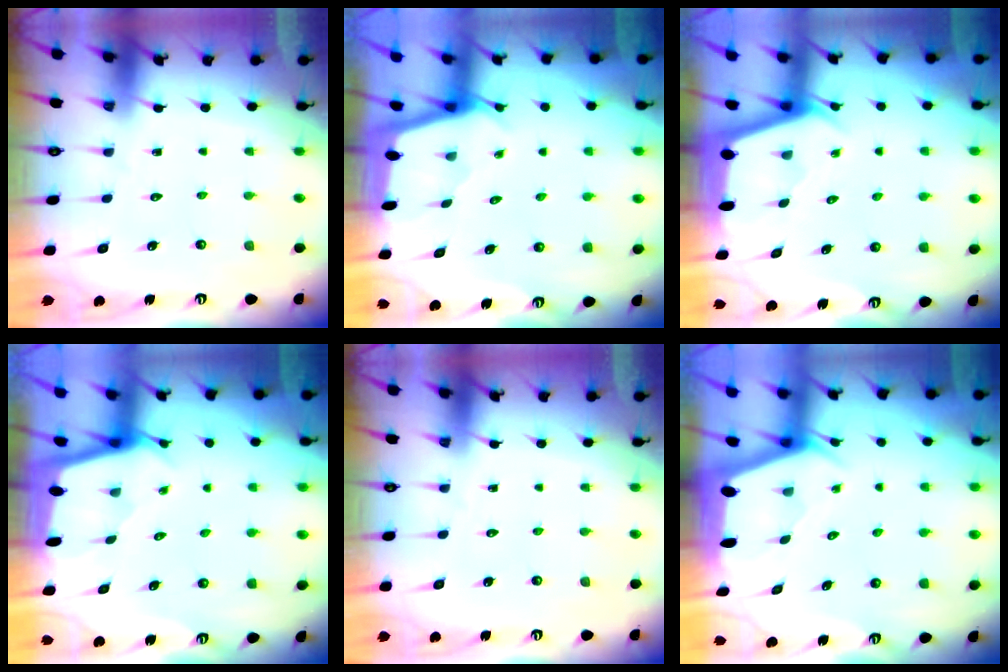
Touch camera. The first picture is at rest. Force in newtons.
{"total": 1.8, "press": 1.7, "slide": 0.1}
{"total": 2.2, "press": 2.2, "slide": 0.3}
{"total": 1.6, "press": 1.6, "slide": 0.2}
{"total": 0.0}
{"total": 1.9, "press": 1.9, "slide": 0.3}